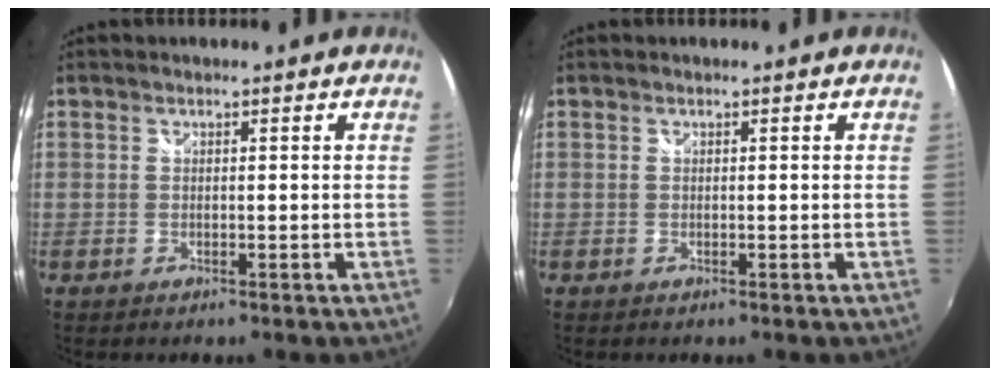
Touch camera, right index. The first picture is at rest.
{"total": 0.0}